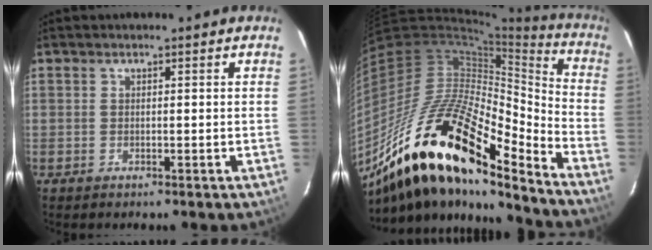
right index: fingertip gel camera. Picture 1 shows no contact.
{"total": 28.4, "force": [-17.8, 8.7, 20.3], "torque": [-0.364, -0.040, -0.320]}